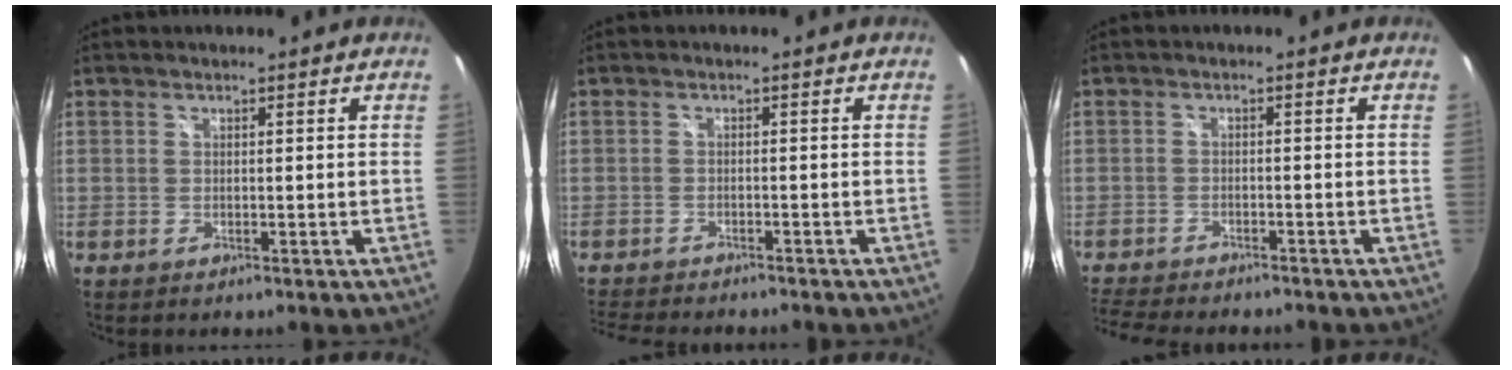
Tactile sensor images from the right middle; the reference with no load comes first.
{"total": 7.2, "force": [-6.7, 1.0, 2.6], "torque": [-0.070, -0.018, -0.109]}
{"total": 9.0, "force": [-8.2, 1.5, 3.5], "torque": [-0.094, -0.019, -0.138]}